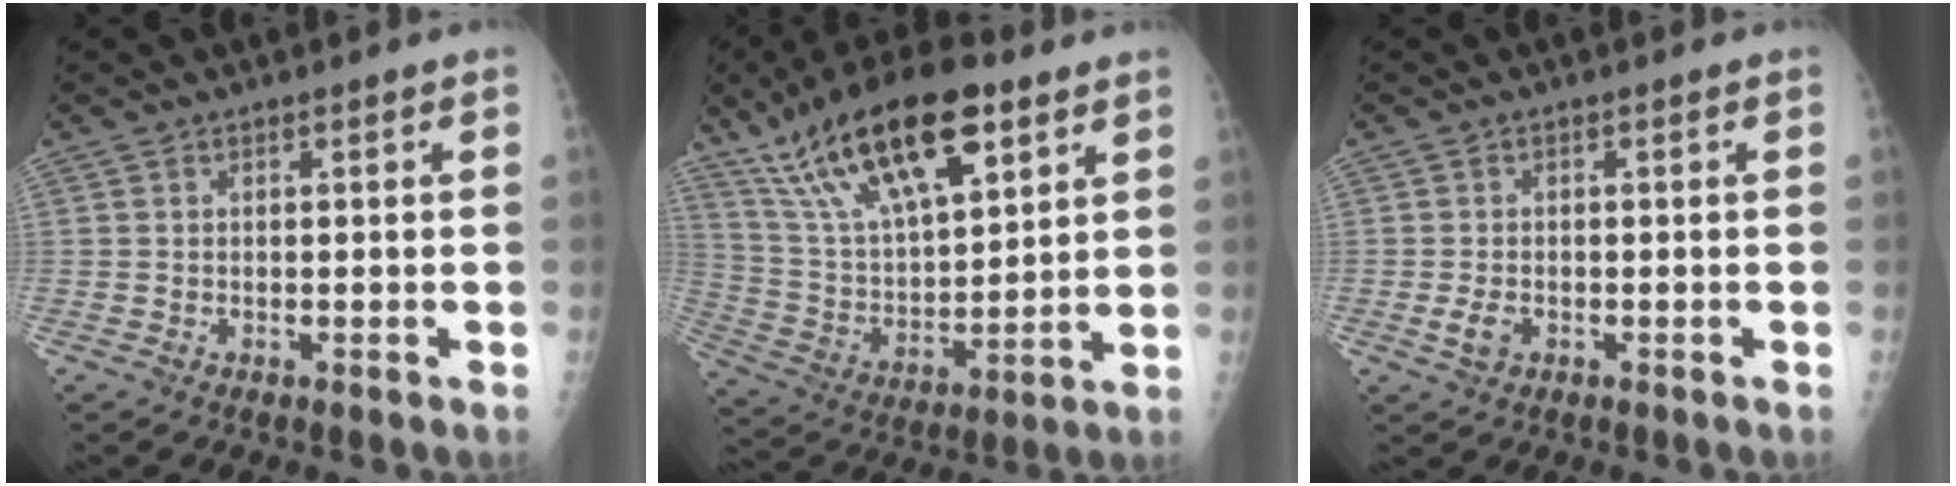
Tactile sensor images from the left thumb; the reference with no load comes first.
{"total": 23.6, "force": [13.5, 9.3, 17.0], "torque": [-0.281, -0.034, 0.246]}
{"total": 2.7, "force": [-0.8, 1.8, 1.8], "torque": [-0.033, 0.000, -0.014]}